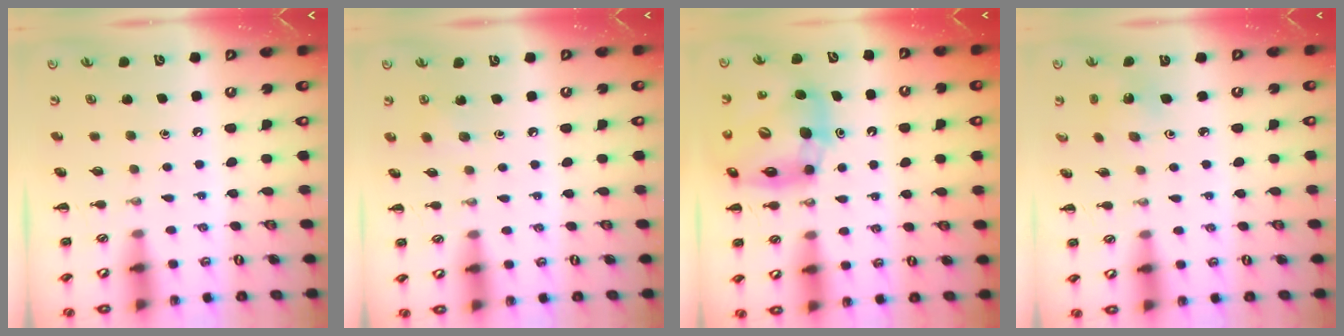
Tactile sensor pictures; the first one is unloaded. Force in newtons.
{"total": 2.9, "press": 2.8, "slide": 0.9}
{"total": 12.6, "press": 12.3, "slide": 3.0}
{"total": 3.0, "press": 2.8, "slide": 1.0}